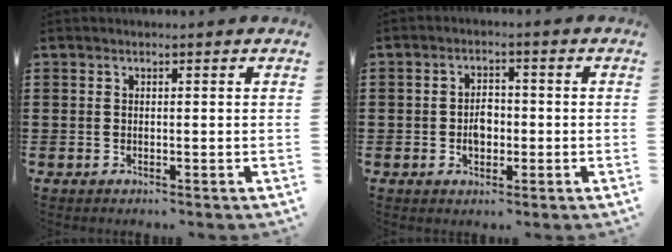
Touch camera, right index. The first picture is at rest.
{"total": 3.2, "force": [-0.6, 2.2, 2.2], "torque": [-0.035, 0.002, -0.014]}